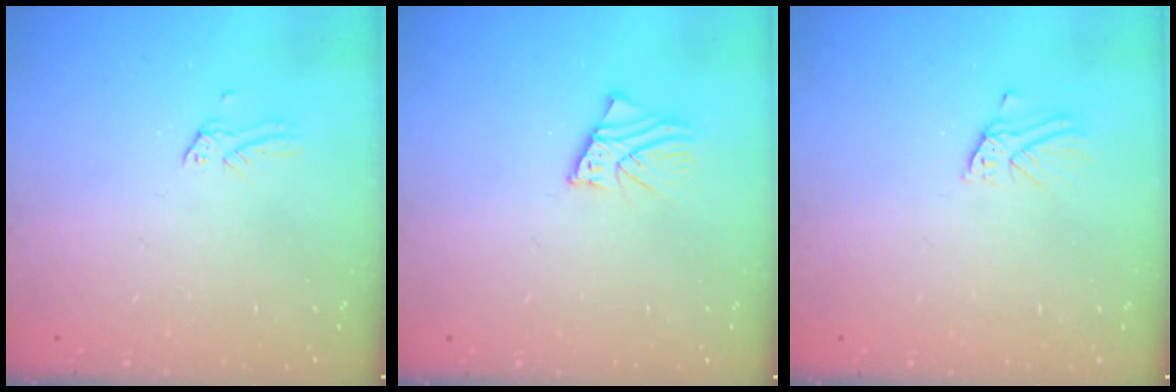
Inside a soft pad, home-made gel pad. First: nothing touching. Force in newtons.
{"total": 2.8, "press": 2.7, "slide": 0.3}
{"total": 1.7, "press": 1.7, "slide": 0.1}